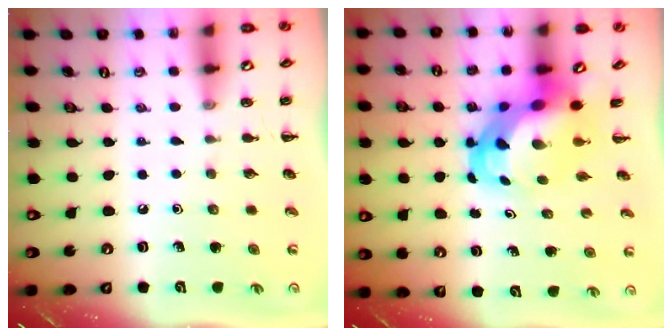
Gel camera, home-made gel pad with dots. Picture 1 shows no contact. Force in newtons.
{"total": 6.2, "press": 6.0, "slide": 1.7}